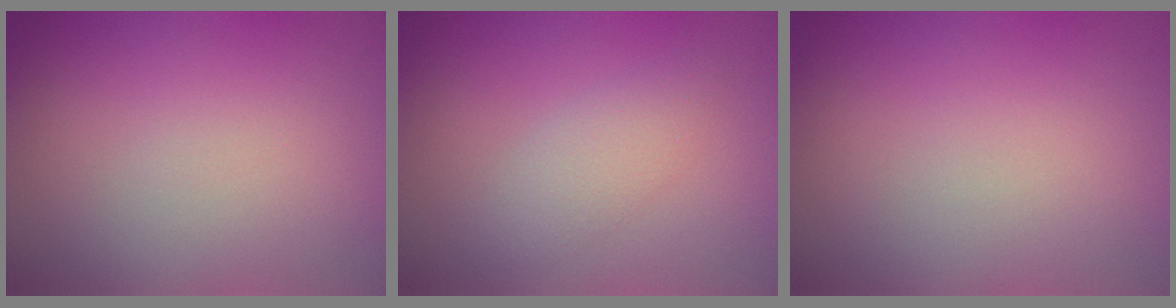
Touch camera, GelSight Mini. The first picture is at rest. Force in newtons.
{"total": 2.2, "press": 2.2, "slide": 0.0}
{"total": 0.0}